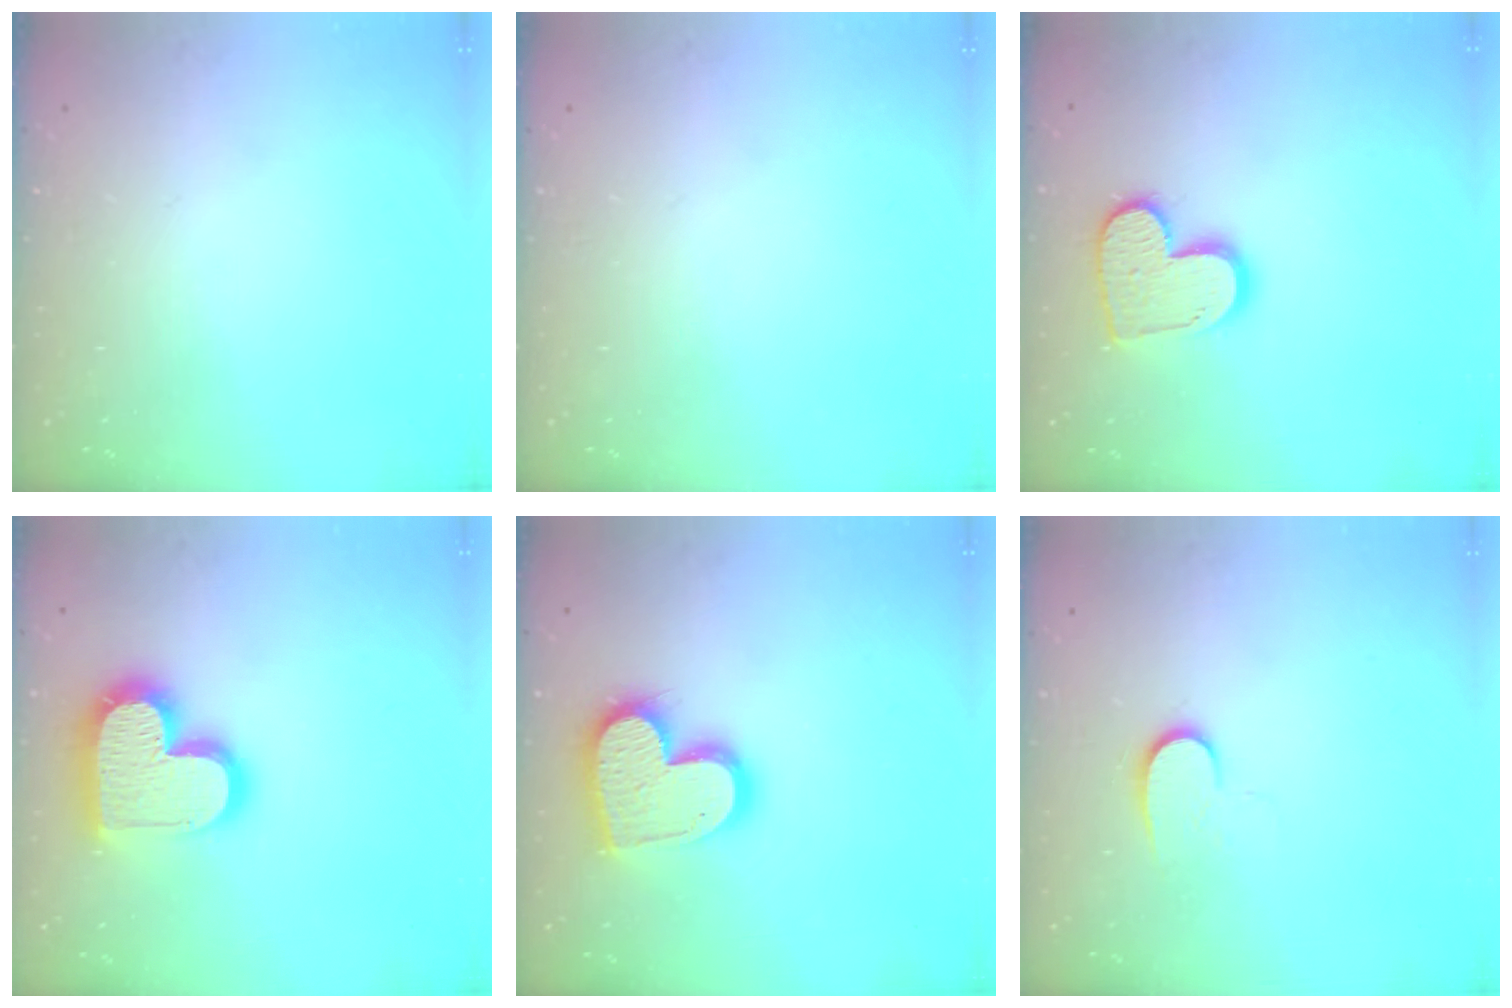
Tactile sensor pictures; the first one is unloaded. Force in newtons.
{"total": 0.0}
{"total": 13.0, "press": 13.0, "slide": 1.0}
{"total": 17.7, "press": 17.6, "slide": 1.3}
{"total": 16.9, "press": 16.9, "slide": 1.5}
{"total": 6.4, "press": 6.3, "slide": 0.7}